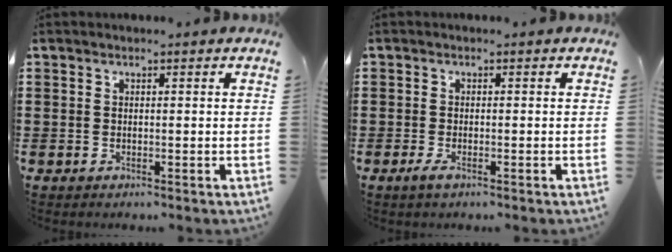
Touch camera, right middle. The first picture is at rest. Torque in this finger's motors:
{"motor_torque": [1.39, 0.62, 0.20, 0.06]}